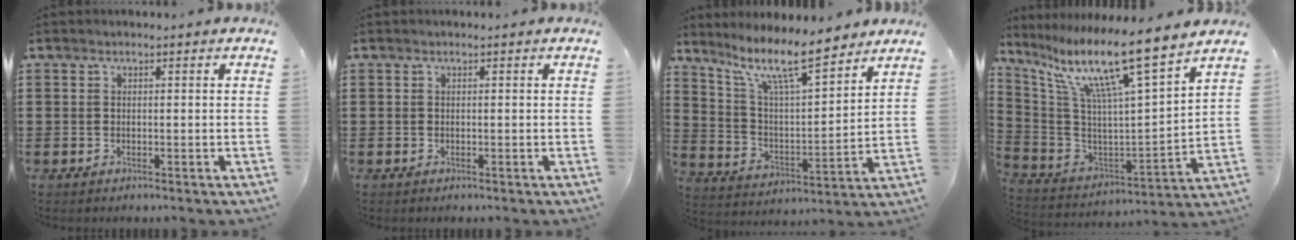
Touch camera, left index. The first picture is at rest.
{"total": 0.0}
{"total": 11.6, "force": [9.1, 1.8, 7.0], "torque": [-0.153, -0.038, 0.158]}
{"total": 12.6, "force": [9.0, -0.1, 8.7], "torque": [-0.189, -0.069, 0.140]}